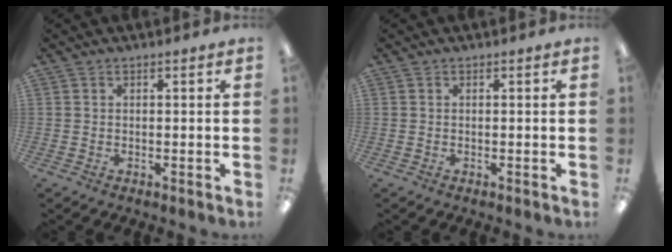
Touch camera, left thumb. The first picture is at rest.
{"total": 0.0}